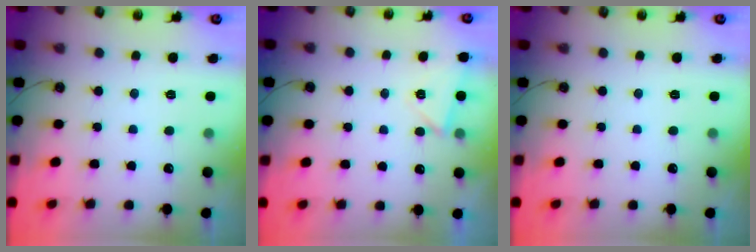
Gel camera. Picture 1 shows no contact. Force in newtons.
{"total": 3.4, "press": 2.7, "slide": 2.0}
{"total": 0.0}